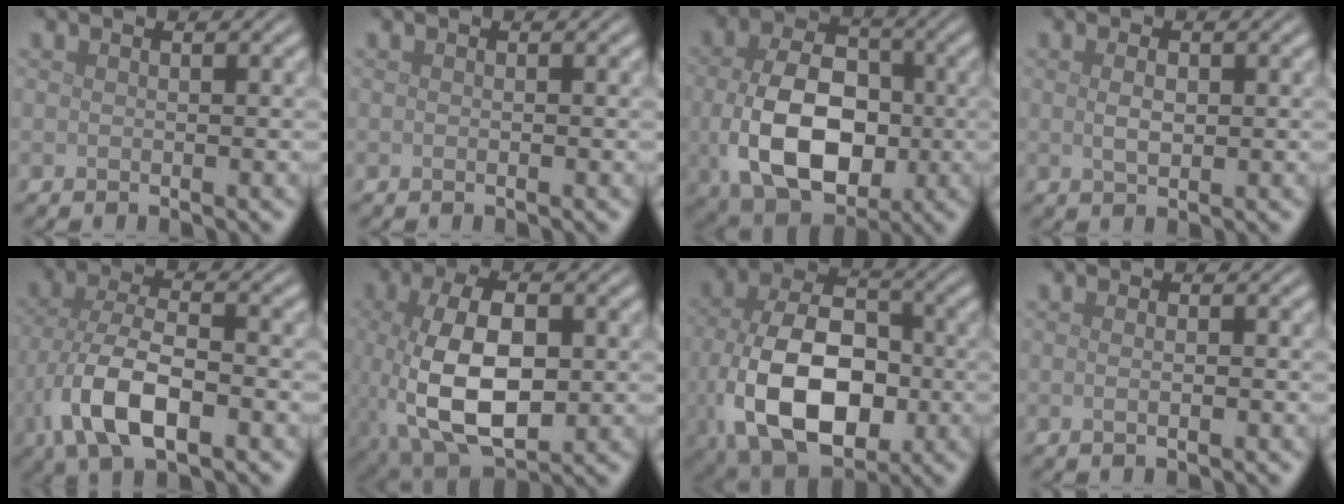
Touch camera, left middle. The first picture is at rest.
{"total": 0.0}
{"total": 10.5, "force": [-1.1, 7.1, 7.7], "torque": [-0.162, -0.020, -0.009]}
{"total": 1.7, "force": [0.2, 1.0, 1.4], "torque": [-0.032, -0.002, 0.005]}
{"total": 8.2, "force": [-3.2, 3.8, 6.5], "torque": [-0.137, -0.008, -0.066]}
{"total": 10.4, "force": [-0.8, 5.5, 8.7], "torque": [-0.187, -0.017, -0.005]}
{"total": 12.6, "force": [-2.4, 8.0, 9.4], "torque": [-0.190, -0.026, -0.040]}
{"total": 1.5, "force": [0.1, 0.8, 1.3], "torque": [-0.003, -0.002, -0.008]}